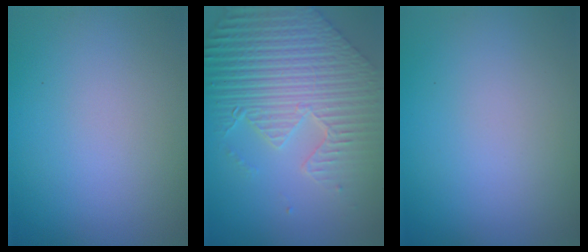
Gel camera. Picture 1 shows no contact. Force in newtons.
{"total": 9.3, "press": 6.5, "slide": 6.6}
{"total": 0.0}